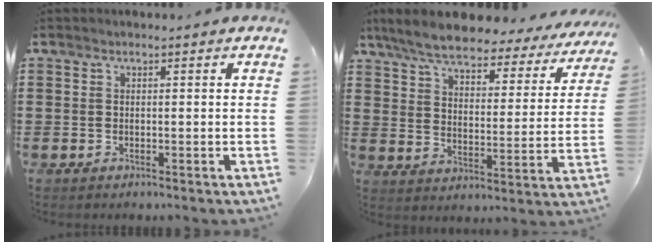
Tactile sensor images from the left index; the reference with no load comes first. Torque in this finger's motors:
{"motor_torque": [2.14, 0.00, 1.05, 0.21]}